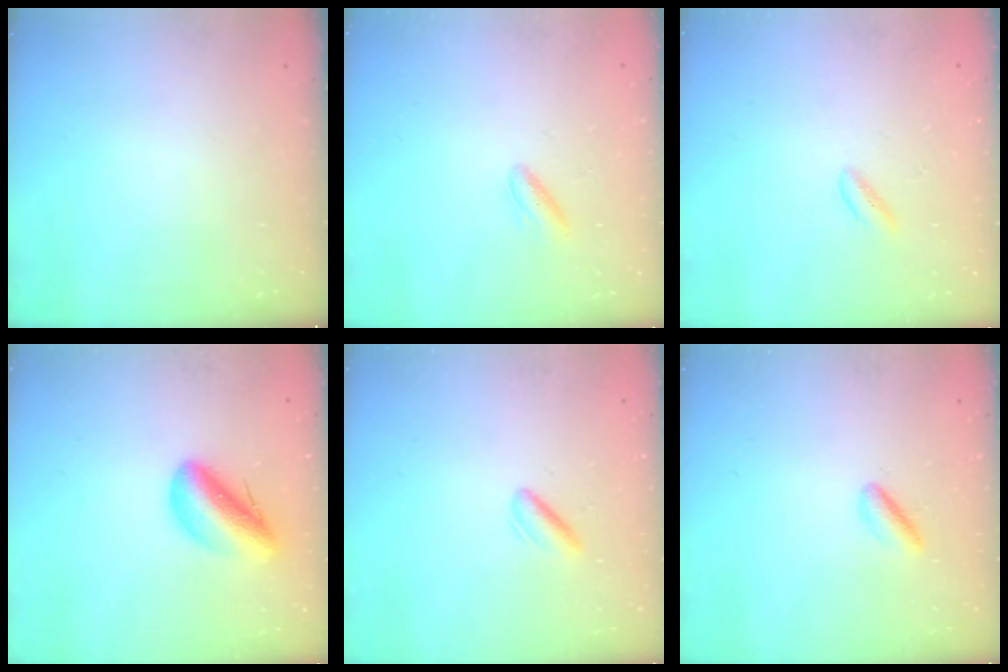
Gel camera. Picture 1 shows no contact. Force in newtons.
{"total": 2.9, "press": 2.8, "slide": 0.9}
{"total": 1.3, "press": 1.1, "slide": 0.6}
{"total": 11.5, "press": 11.0, "slide": 3.2}
{"total": 2.0, "press": 1.8, "slide": 0.9}
{"total": 3.3, "press": 3.3, "slide": 0.4}